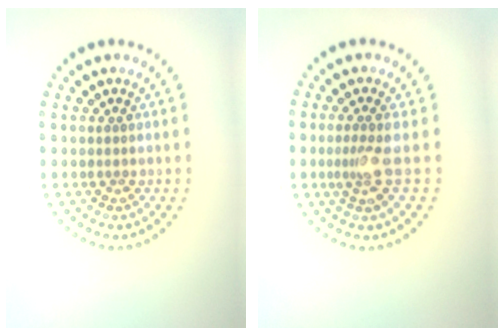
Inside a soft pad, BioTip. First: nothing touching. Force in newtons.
{"total": 2.0, "press": 1.5, "slide": 1.4}